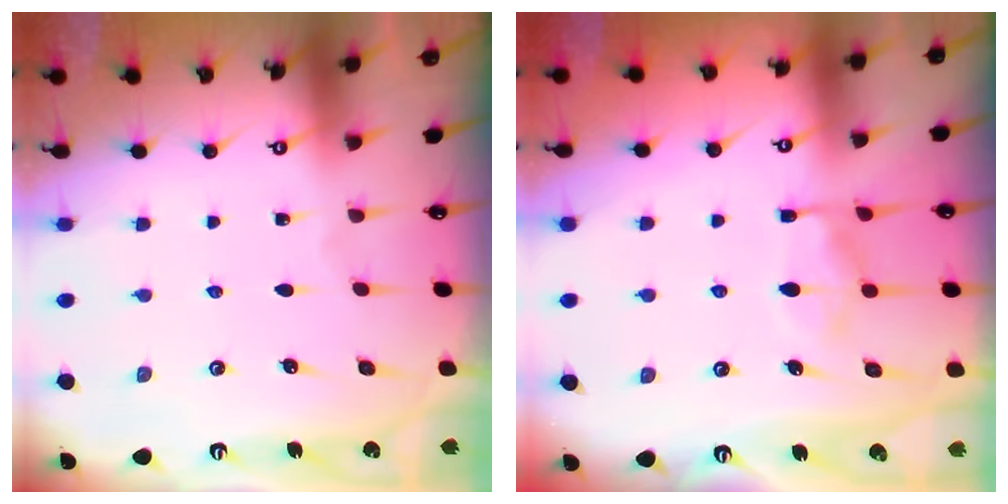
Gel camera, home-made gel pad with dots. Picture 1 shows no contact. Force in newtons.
{"total": 10.4, "press": 10.4, "slide": 1.1}